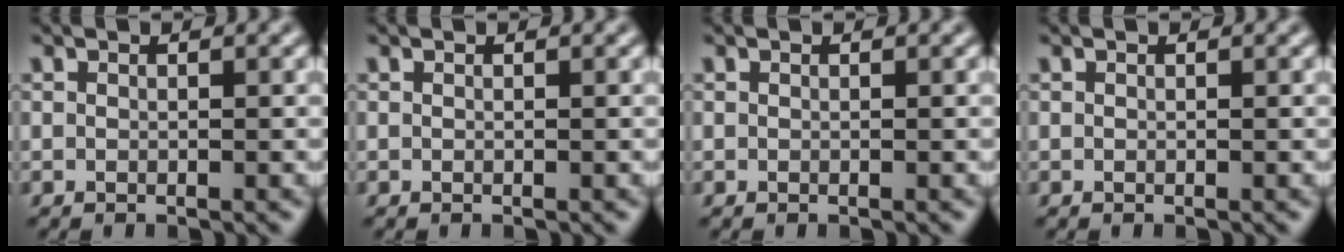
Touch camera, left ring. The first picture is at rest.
{"total": 0.0}
{"total": 0.0}
{"total": 0.0}